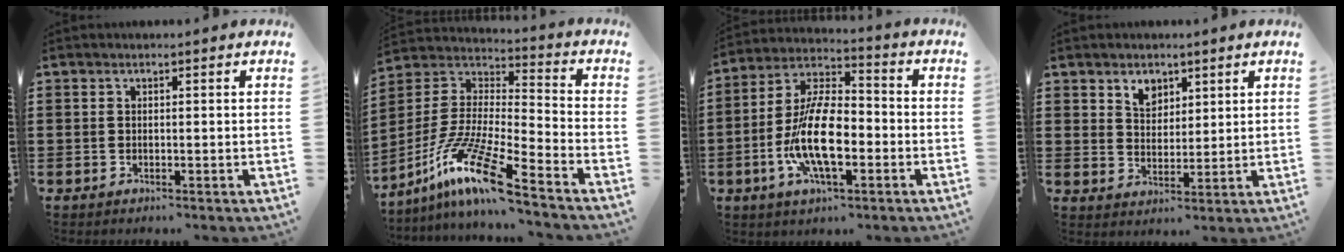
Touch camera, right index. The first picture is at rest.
{"total": 13.8, "force": [-10.4, 0.5, 9.0], "torque": [-0.192, 0.002, -0.205]}
{"total": 13.1, "force": [-3.8, 5.6, 11.1], "torque": [-0.251, -0.006, -0.076]}
{"total": 3.7, "force": [2.5, 2.4, 1.1], "torque": [-0.033, 0.010, 0.048]}